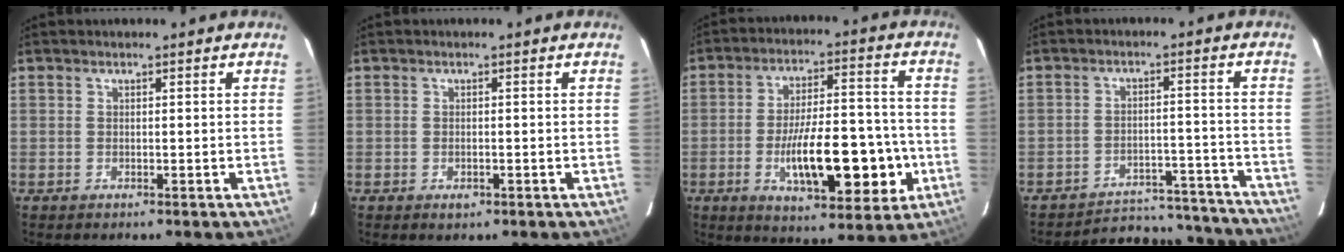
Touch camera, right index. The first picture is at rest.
{"total": 1.2, "force": [-0.5, 0.7, 0.9], "torque": [-0.017, -0.002, -0.002]}
{"total": 16.1, "force": [-4.3, 5.2, 14.6], "torque": [-0.229, 0.012, -0.060]}
{"total": 15.4, "force": [-15.1, 2.5, 1.2], "torque": [-0.005, 0.022, -0.191]}